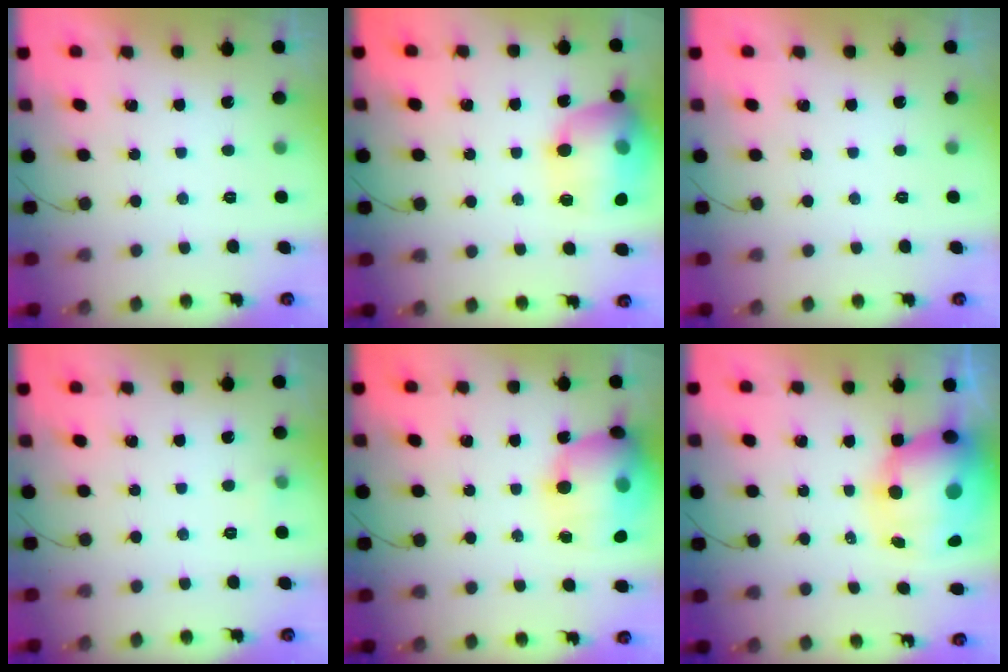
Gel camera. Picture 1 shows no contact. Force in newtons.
{"total": 18.8, "press": 18.7, "slide": 1.6}
{"total": 0.0}
{"total": 3.1, "press": 2.5, "slide": 1.9}
{"total": 20.4, "press": 19.9, "slide": 4.2}
{"total": 16.2, "press": 15.6, "slide": 4.3}